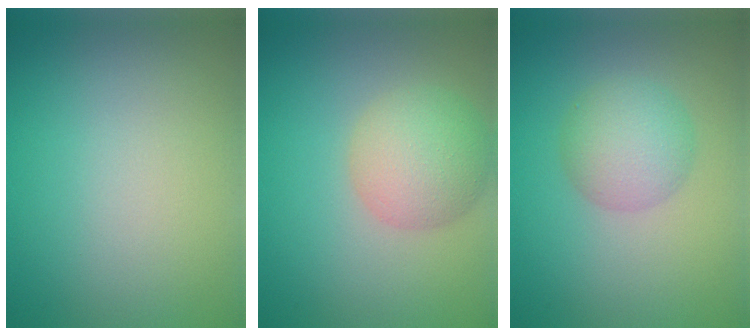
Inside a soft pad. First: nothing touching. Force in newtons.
{"total": 4.8, "press": 4.8, "slide": 0.2}
{"total": 3.7, "press": 3.7, "slide": 0.3}